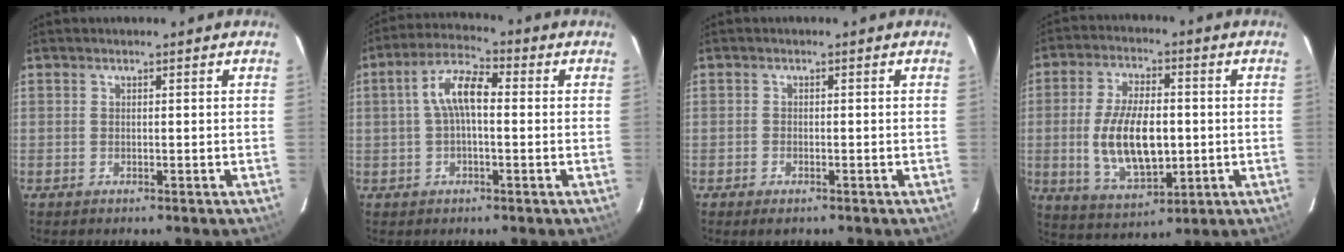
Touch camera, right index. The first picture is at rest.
{"total": 7.5, "force": [0.3, 3.0, 6.8], "torque": [-0.139, 0.023, 0.005]}
{"total": 1.7, "force": [-1.3, 0.7, 0.9], "torque": [-0.022, -0.004, -0.025]}
{"total": 14.1, "force": [-1.0, 6.8, 12.3], "torque": [-0.241, -0.007, -0.006]}